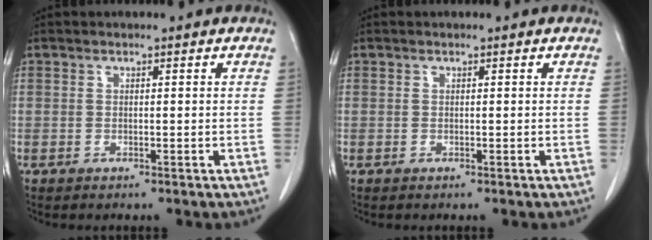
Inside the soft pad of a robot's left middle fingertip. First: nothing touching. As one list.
[{"total": 0.0}]